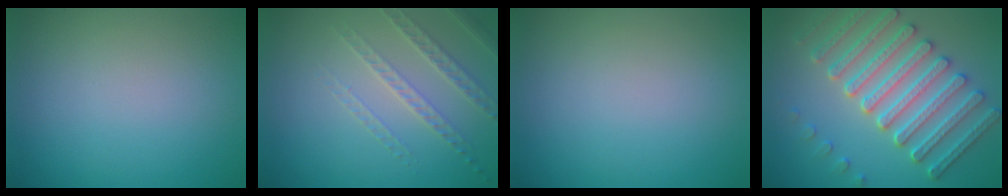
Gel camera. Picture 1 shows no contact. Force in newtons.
{"total": 1.9, "press": 1.7, "slide": 0.8}
{"total": 0.0}
{"total": 6.7, "press": 6.1, "slide": 2.7}